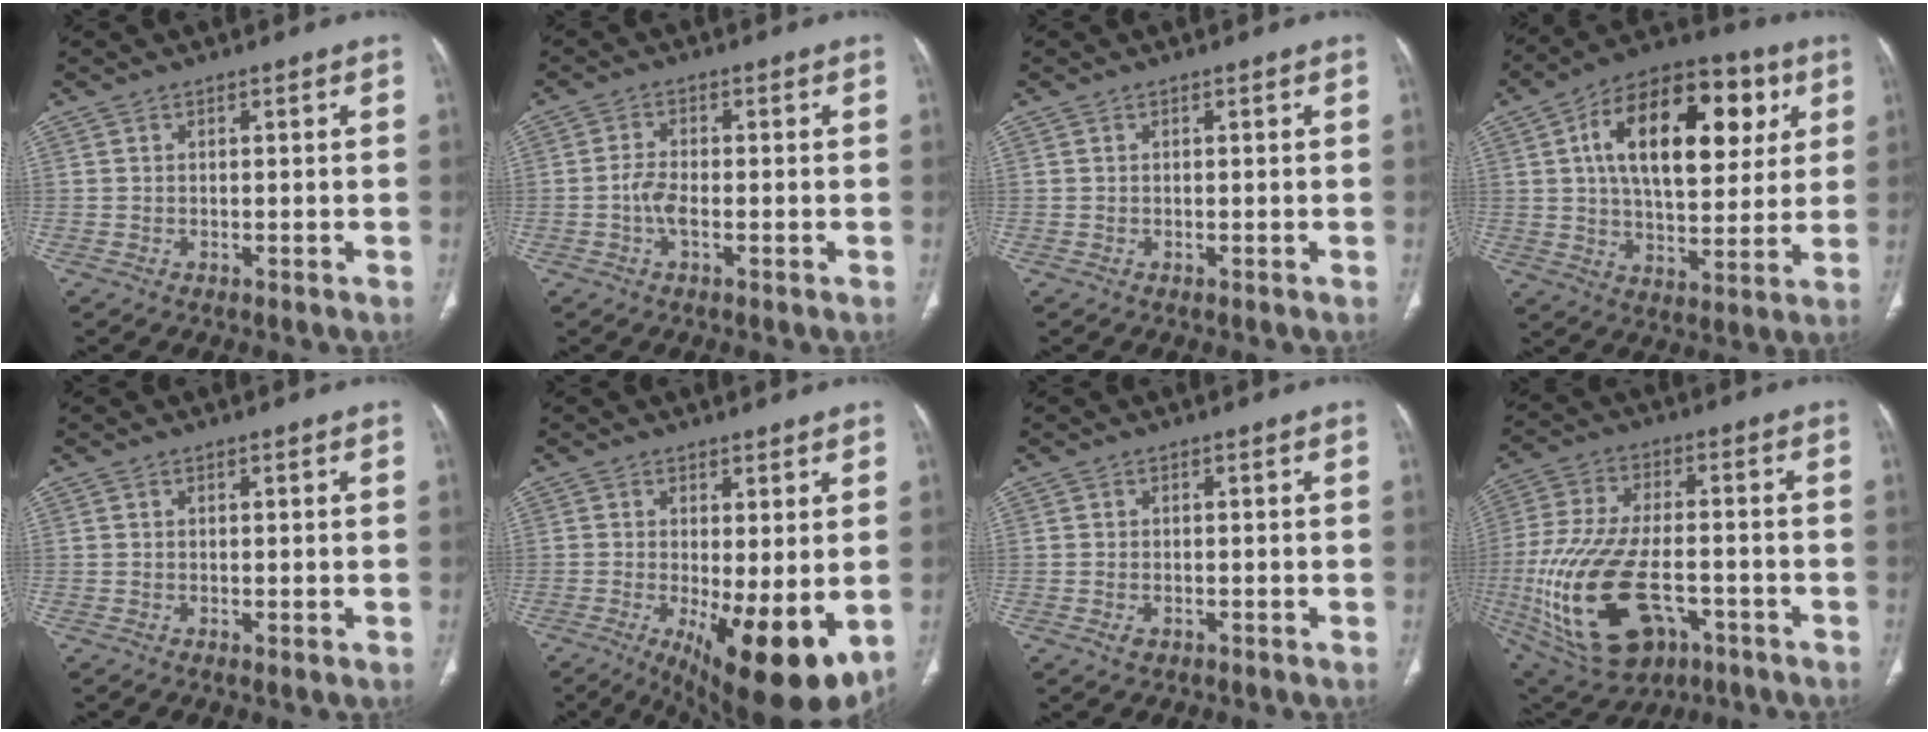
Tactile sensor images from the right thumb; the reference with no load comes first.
{"total": 3.3, "force": [-0.9, 1.3, 2.9], "torque": [-0.067, 0.005, -0.024]}
{"total": 0.0}
{"total": 23.5, "force": [6.6, 12.7, 18.6], "torque": [-0.254, 0.005, 0.095]}
{"total": 0.6, "force": [0.0, 0.2, 0.6], "torque": [-0.012, -0.004, 0.000]}
{"total": 14.3, "force": [-3.3, 4.7, 13.1], "torque": [-0.181, -0.029, -0.031]}
{"total": 1.4, "force": [-0.6, 0.8, 0.9], "torque": [-0.019, 0.003, -0.008]}
{"total": 23.6, "force": [-7.2, 12.8, 18.5], "torque": [-0.402, 0.003, -0.106]}